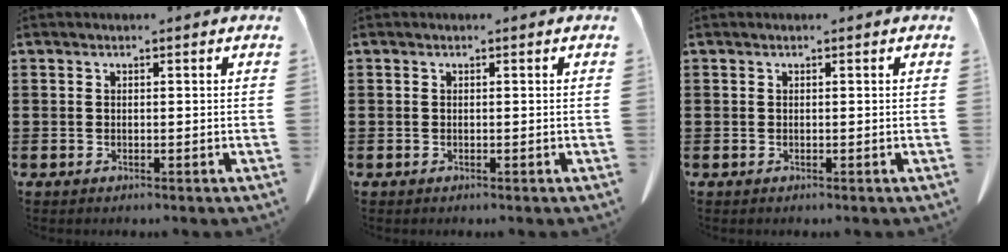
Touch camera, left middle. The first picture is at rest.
{"total": 0.0}
{"total": 0.0}